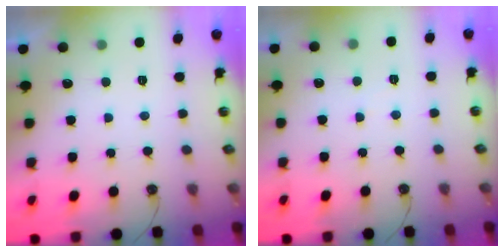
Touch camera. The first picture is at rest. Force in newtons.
{"total": 1.9, "press": 1.9, "slide": 0.4}